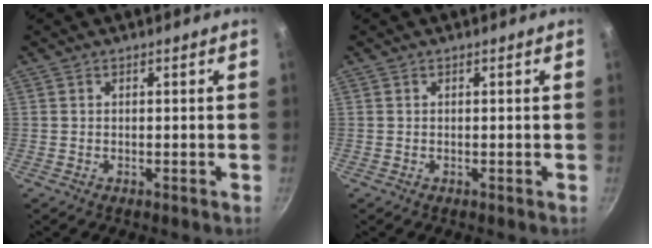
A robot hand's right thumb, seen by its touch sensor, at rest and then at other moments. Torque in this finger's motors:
{"motor_torque": [-0.01, 0.01, 0.00, 0.00, 0.00]}